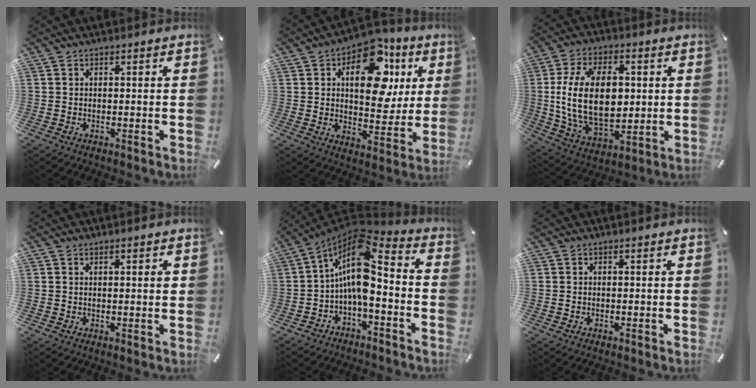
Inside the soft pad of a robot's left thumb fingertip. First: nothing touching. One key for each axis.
{"total": 18.7, "fx": 7.0, "fy": 11.2, "fz": 13.2, "tx": -0.167, "ty": -0.032, "tz": 0.114}
{"total": 19.6, "fx": 1.7, "fy": 12.3, "fz": 15.2, "tx": -0.315, "ty": -0.007, "tz": 0.027}
{"total": 1.4, "fx": 0.6, "fy": 0.2, "fz": 1.2, "tx": -0.025, "ty": 0.001, "tz": 0.009}
{"total": 12.7, "fx": -0.1, "fy": 6.3, "fz": 11.0, "tx": -0.211, "ty": -0.021, "tz": -0.004}
{"total": 0.0}